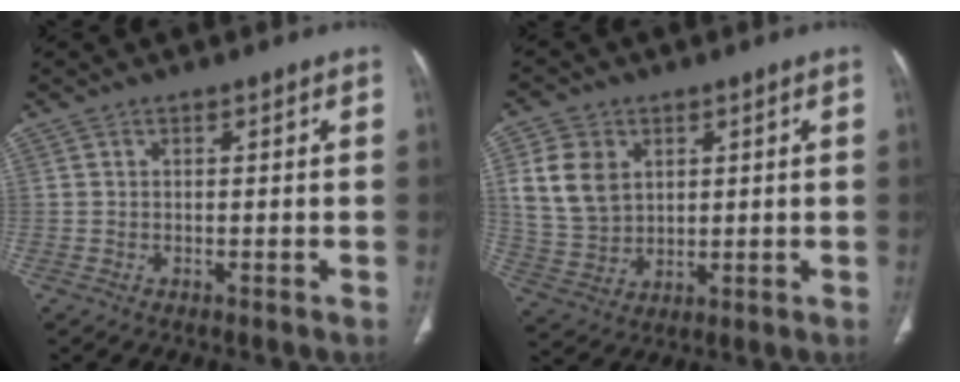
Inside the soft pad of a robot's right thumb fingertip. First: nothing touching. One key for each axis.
{"total": 10.6, "fx": 3.2, "fy": 8.2, "fz": 5.9, "tx": -0.099, "ty": -0.009, "tz": 0.073}